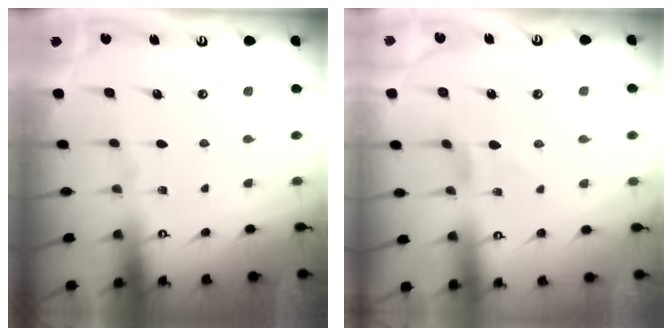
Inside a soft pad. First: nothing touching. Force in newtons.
{"total": 1.1, "press": 1.0, "slide": 0.3}